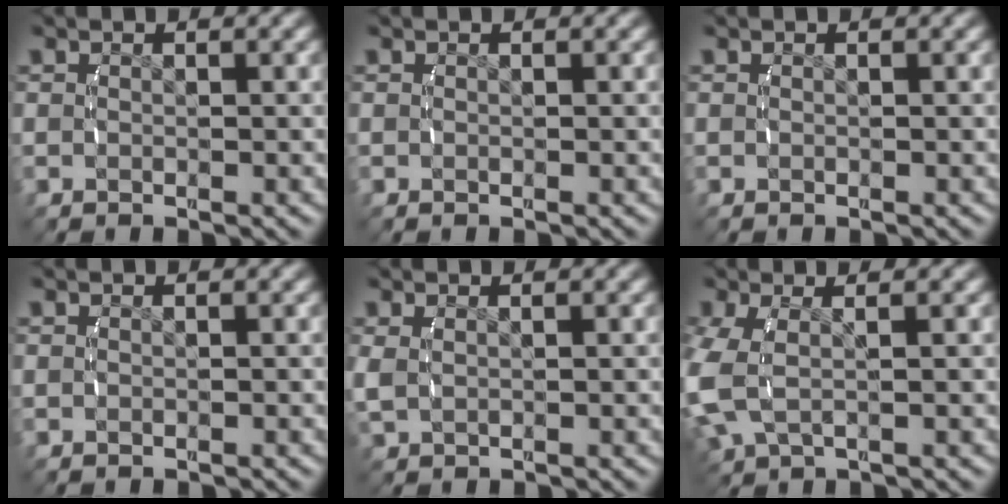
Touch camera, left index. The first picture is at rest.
{"total": 0.0}
{"total": 0.0}
{"total": 0.0}
{"total": 1.3, "force": [0.5, 0.8, 1.0], "torque": [-0.031, -0.005, 0.019]}
{"total": 4.3, "force": [0.2, 2.9, 3.2], "torque": [-0.095, -0.009, 0.012]}